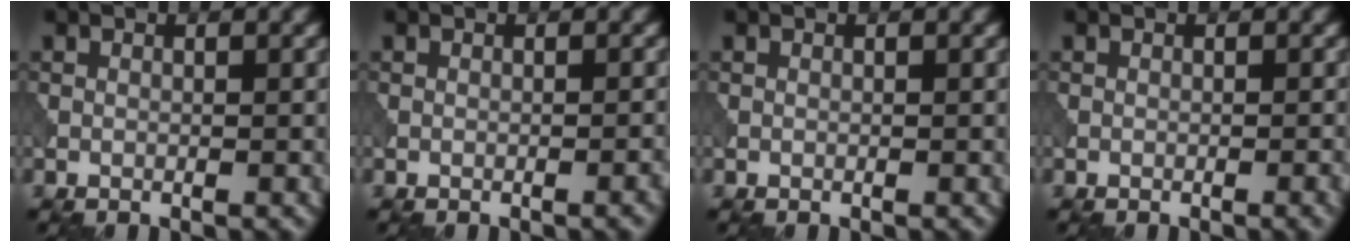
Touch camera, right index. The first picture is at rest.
{"total": 0.9, "force": [-0.4, 0.2, 0.7], "torque": [-0.007, 0.003, -0.009]}
{"total": 0.0}
{"total": 1.1, "force": [-0.4, 0.2, 1.0], "torque": [-0.011, 0.001, -0.008]}